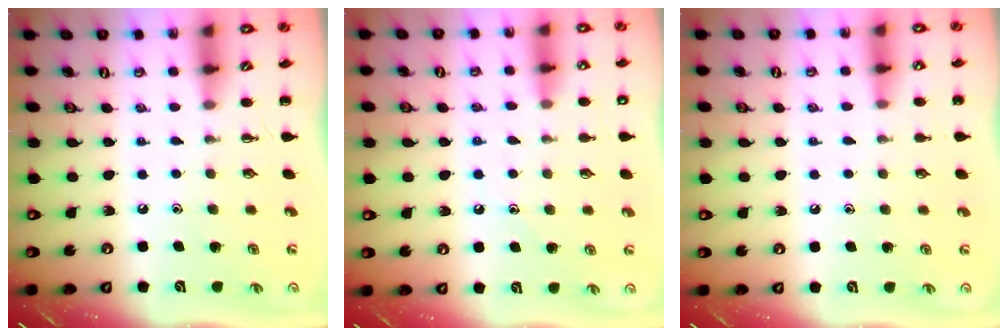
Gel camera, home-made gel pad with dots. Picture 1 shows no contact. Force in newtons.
{"total": 9.6, "press": 9.3, "slide": 2.5}
{"total": 4.2, "press": 4.0, "slide": 1.3}